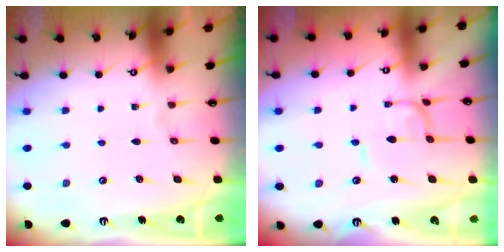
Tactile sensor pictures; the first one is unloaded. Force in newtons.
{"total": 1.8, "press": 1.8, "slide": 0.1}